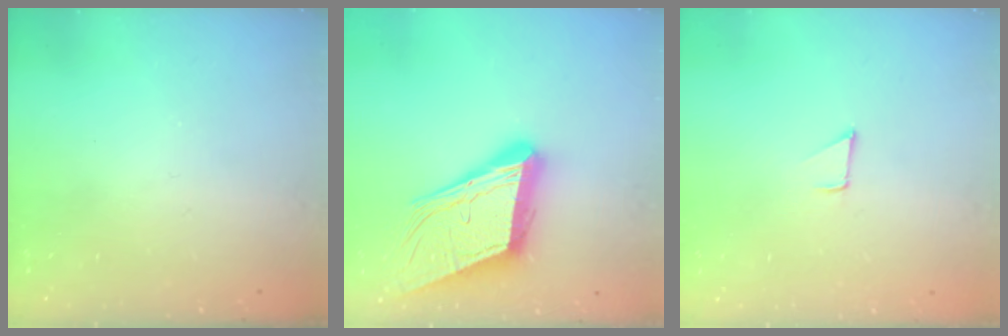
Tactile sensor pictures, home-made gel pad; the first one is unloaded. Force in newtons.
{"total": 20.4, "press": 20.0, "slide": 3.9}
{"total": 4.5, "press": 4.5, "slide": 0.3}